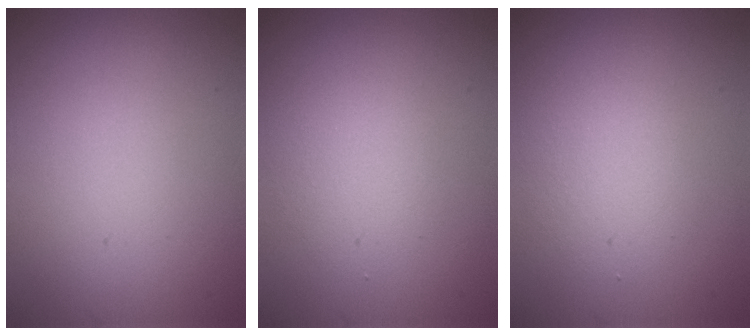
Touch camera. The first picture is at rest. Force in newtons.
{"total": 2.1, "press": 2.1, "slide": 0.0}
{"total": 2.4, "press": 2.4, "slide": 0.1}